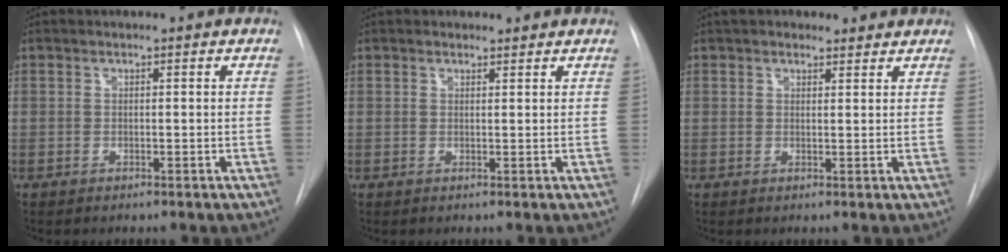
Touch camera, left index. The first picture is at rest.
{"total": 0.8, "force": [0.6, 0.6, 0.0], "torque": [0.001, 0.003, 0.005]}
{"total": 5.1, "force": [4.1, 2.4, 1.8], "torque": [-0.016, 0.020, 0.053]}